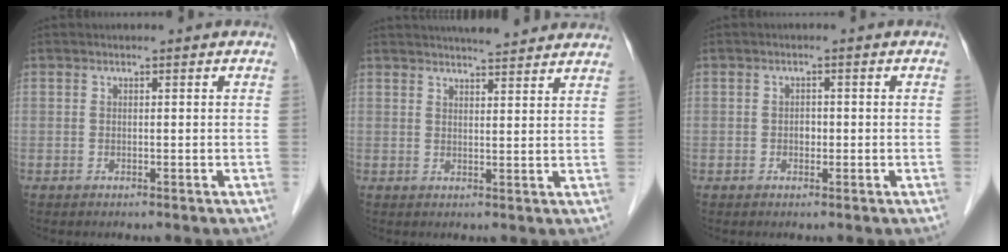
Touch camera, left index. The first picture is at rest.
{"total": 11.0, "force": [10.0, 1.1, 4.4], "torque": [-0.057, 0.018, 0.118]}
{"total": 1.2, "force": [-0.3, 0.9, 0.8], "torque": [-0.012, 0.004, -0.004]}